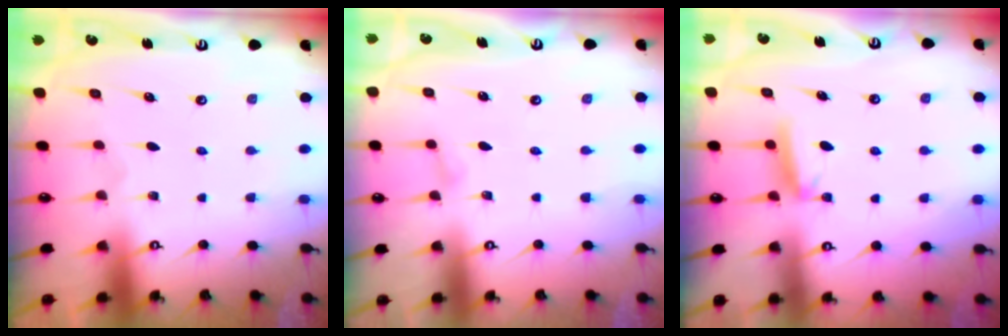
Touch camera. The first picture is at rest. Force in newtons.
{"total": 2.2, "press": 2.1, "slide": 0.3}
{"total": 4.8, "press": 4.8, "slide": 0.7}